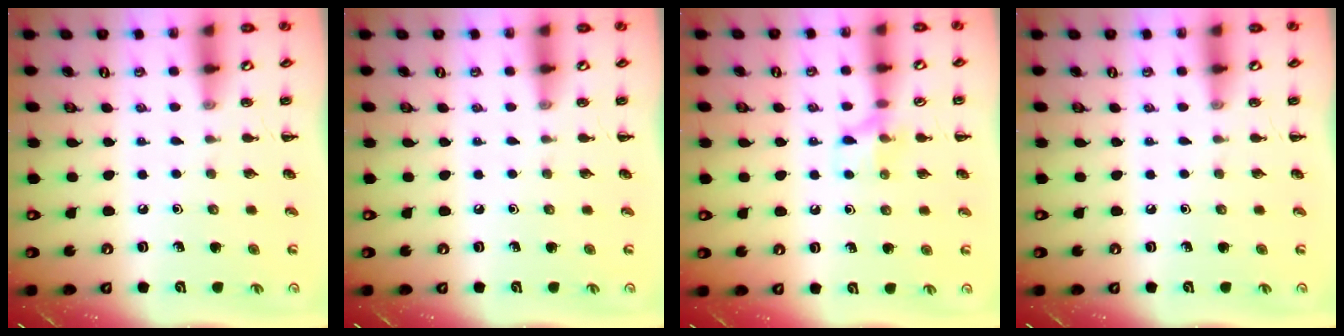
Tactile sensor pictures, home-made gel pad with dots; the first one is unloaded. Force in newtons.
{"total": 0.0}
{"total": 7.4, "press": 7.4, "slide": 0.8}
{"total": 0.0}